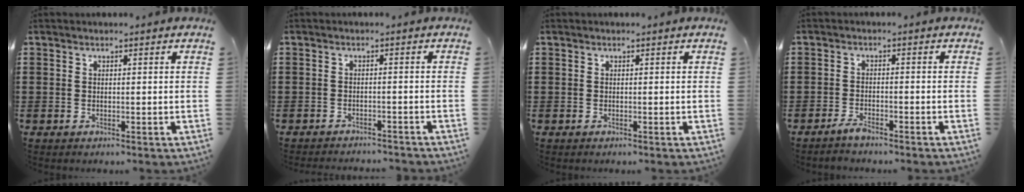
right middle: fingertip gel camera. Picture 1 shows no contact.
{"total": 1.8, "force": [-1.8, 0.2, 0.0], "torque": [-0.004, 0.003, -0.040]}
{"total": 0.0}
{"total": 2.1, "force": [-1.8, 0.3, 1.0], "torque": [-0.018, 0.004, -0.036]}